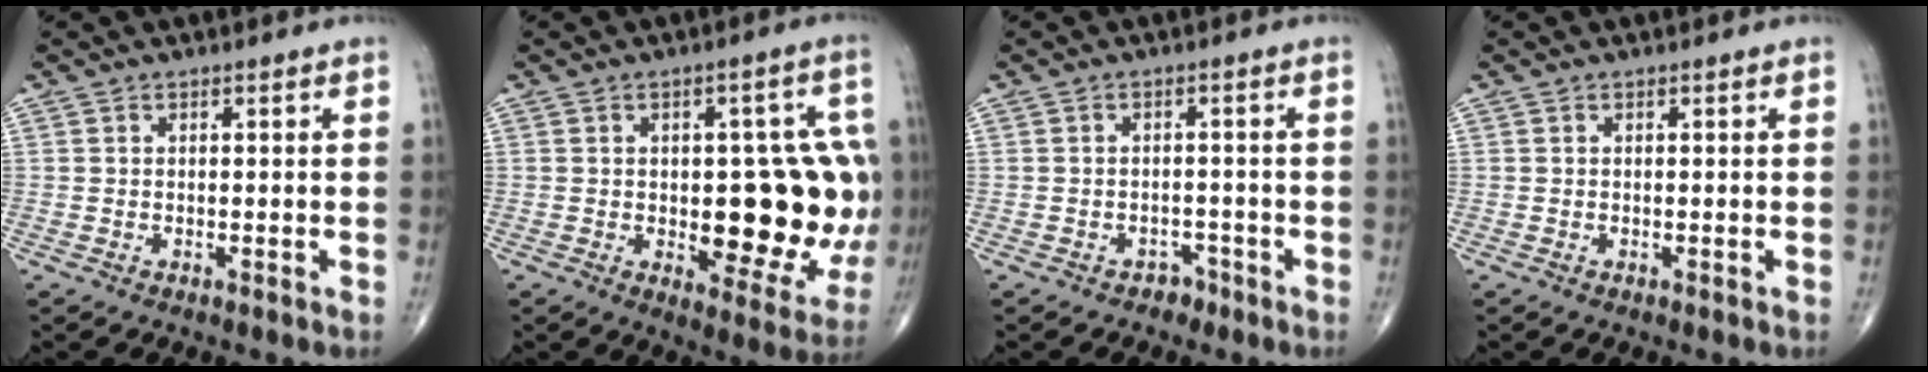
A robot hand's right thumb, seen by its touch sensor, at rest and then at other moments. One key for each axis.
{"total": 18.1, "fx": -0.5, "fy": 8.3, "fz": 16.1, "tx": -0.170, "ty": -0.005, "tz": 0.006}
{"total": 2.0, "fx": -1.6, "fy": 1.3, "fz": 0.1, "tx": 0.002, "ty": 0.013, "tz": -0.025}
{"total": 0.0}